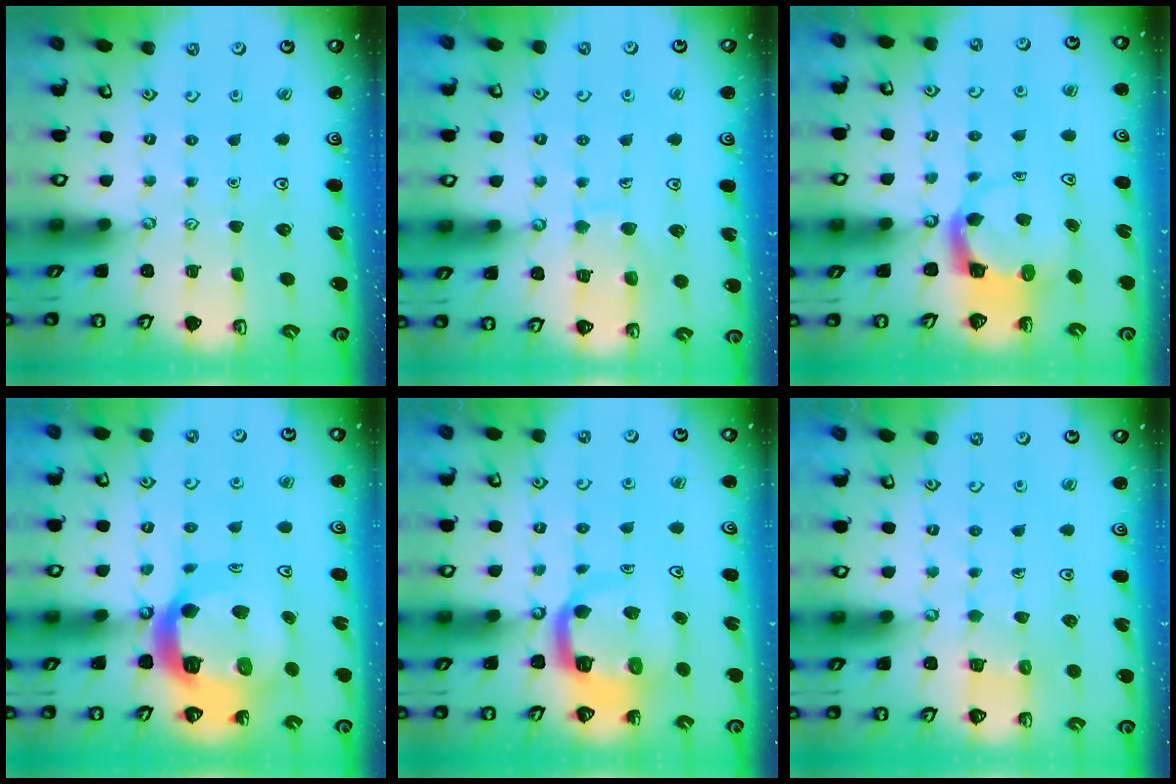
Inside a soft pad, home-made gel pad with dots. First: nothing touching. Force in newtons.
{"total": 8.2, "press": 8.1, "slide": 0.8}
{"total": 3.9, "press": 3.9, "slide": 0.3}
{"total": 16.4, "press": 16.3, "slide": 1.8}
{"total": 9.2, "press": 9.1, "slide": 1.2}
{"total": 4.6, "press": 4.6, "slide": 0.3}